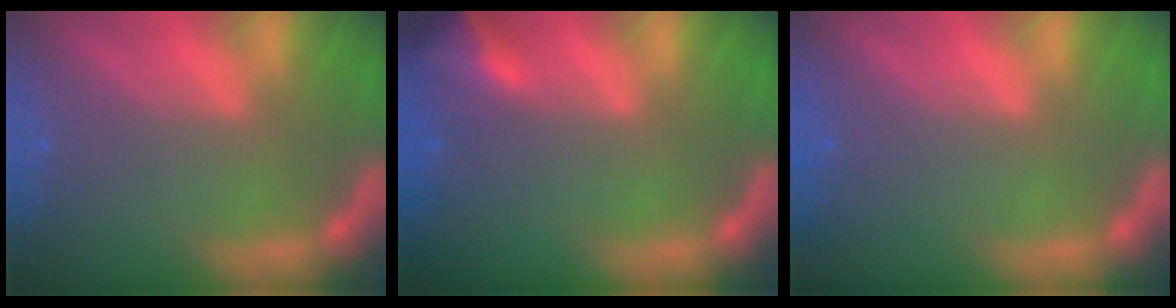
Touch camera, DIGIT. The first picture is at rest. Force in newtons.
{"total": 3.5}
{"total": 0.0}